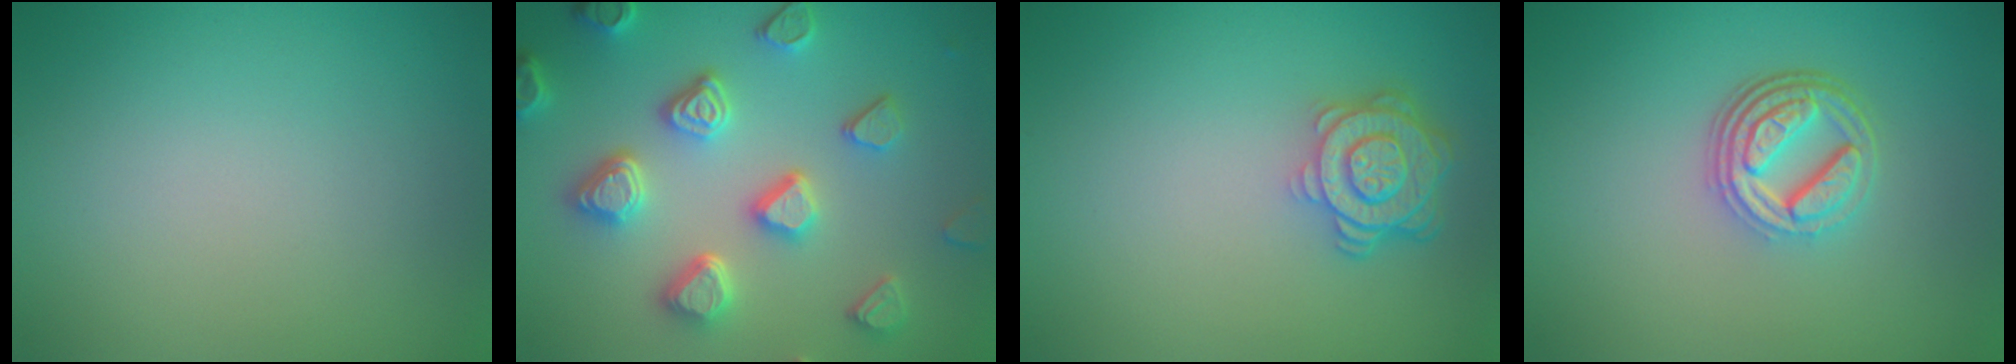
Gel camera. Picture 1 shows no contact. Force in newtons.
{"total": 5.6, "press": 5.2, "slide": 2.1}
{"total": 4.4, "press": 3.7, "slide": 2.3}
{"total": 4.5, "press": 3.4, "slide": 3.0}